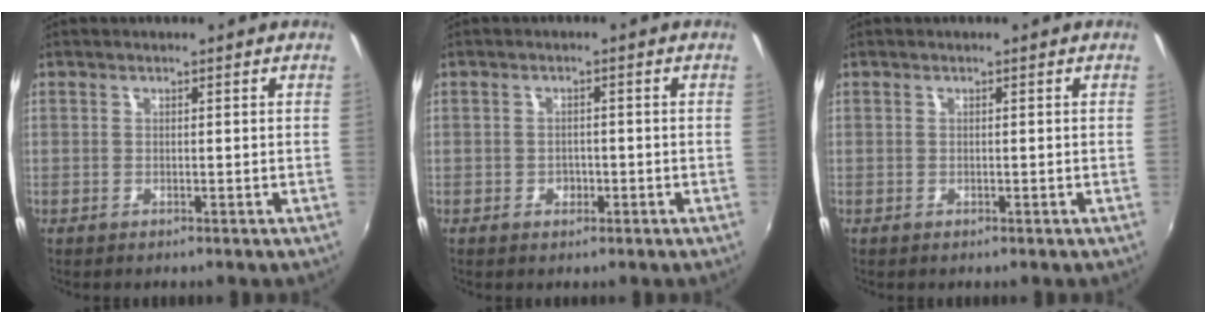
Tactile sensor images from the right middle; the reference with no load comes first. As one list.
[{"total": 2.0, "force": [-0.9, 1.7, 0.7], "torque": [-0.012, 0.001, -0.011]}, {"total": 0.0}]